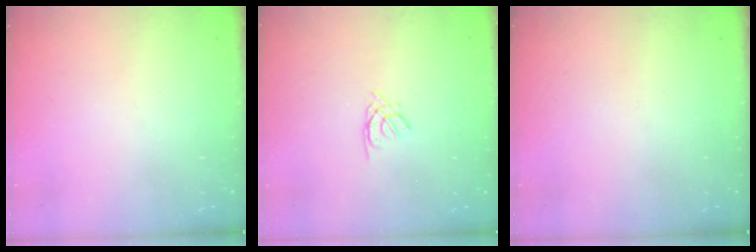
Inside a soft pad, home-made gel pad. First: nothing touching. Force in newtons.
{"total": 0.5, "press": 0.4, "slide": 0.3}
{"total": 0.0}